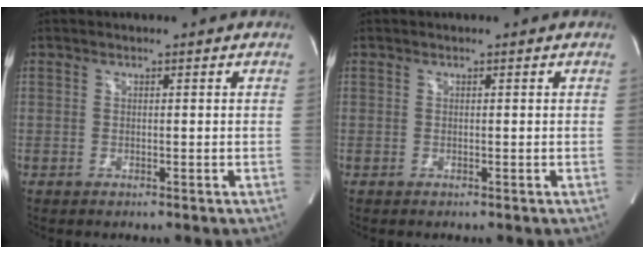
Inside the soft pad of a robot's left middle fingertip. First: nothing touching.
{"total": 0.0}